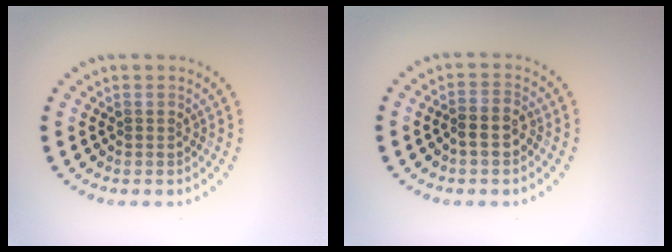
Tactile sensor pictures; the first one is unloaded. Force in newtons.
{"total": 1.7, "press": 1.6, "slide": 0.8}